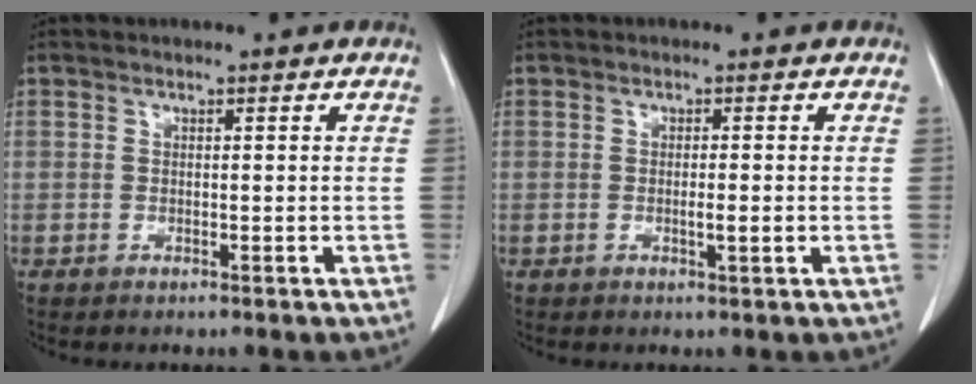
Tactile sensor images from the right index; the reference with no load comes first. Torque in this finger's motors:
{"motor_torque": [0.19, -0.14, 0.14, 0.03]}